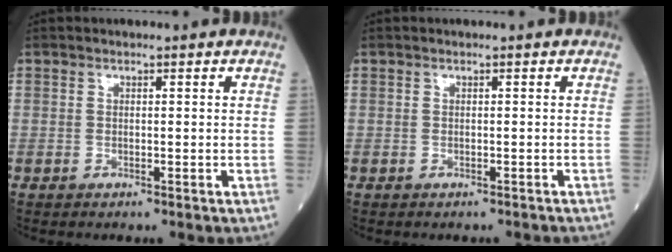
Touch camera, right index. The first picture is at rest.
{"total": 1.2, "force": [-1.1, 0.3, 0.2], "torque": [-0.007, -0.002, -0.015]}